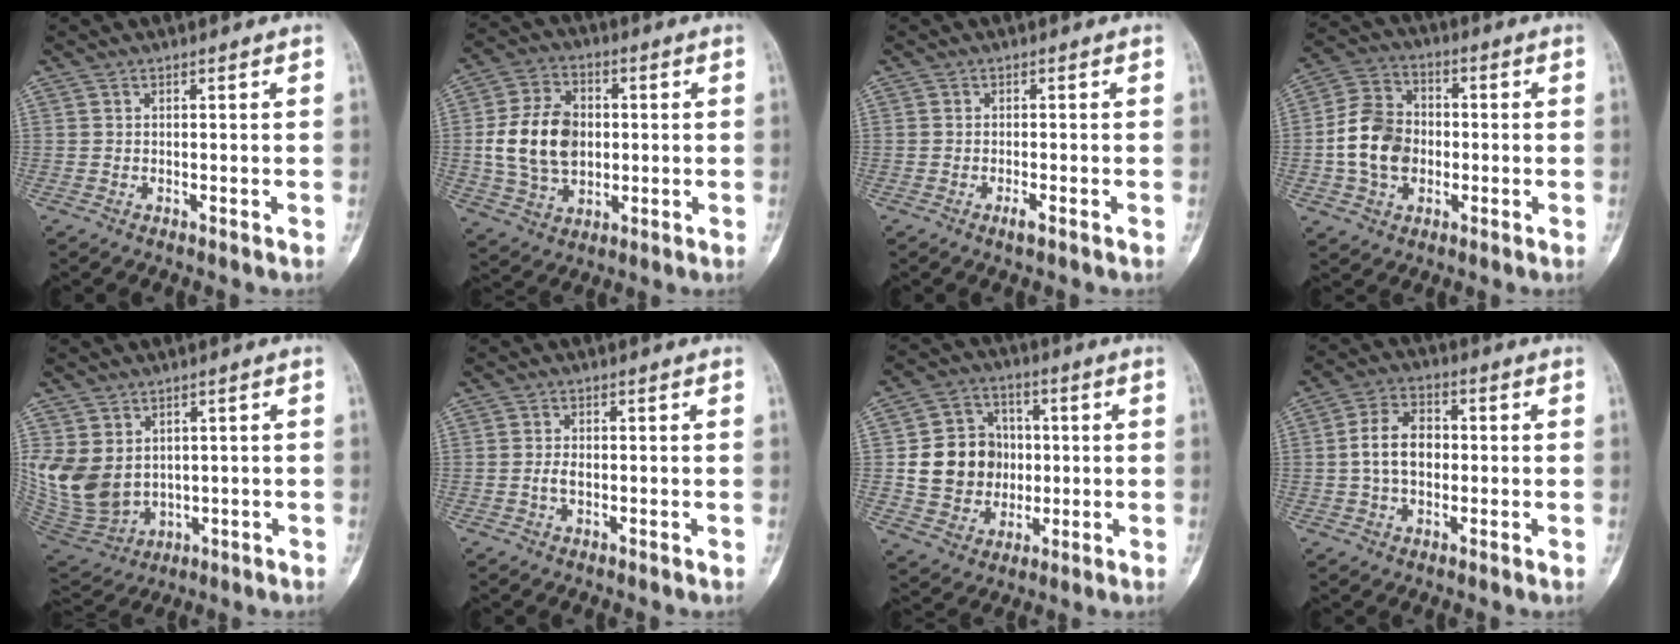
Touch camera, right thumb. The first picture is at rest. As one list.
[{"total": 14.7, "force": [0.1, 10.5, 10.3], "torque": [-0.169, 0.013, 0.007]}, {"total": 1.6, "force": [-0.9, 0.3, 1.2], "torque": [-0.023, 0.001, -0.019]}, {"total": 12.0, "force": [-1.7, 9.2, 7.4], "torque": [-0.119, 0.026, -0.038]}, {"total": 12.1, "force": [1.3, 9.6, 7.3], "torque": [-0.136, -0.006, 0.056]}, {"total": 1.8, "force": [-0.4, 1.0, 1.5], "torque": [-0.029, 0.009, -0.009]}, {"total": 13.7, "force": [0.2, 12.2, 6.3], "torque": [-0.063, 0.019, 0.013]}, {"total": 8.4, "force": [-0.4, 5.7, 6.1], "torque": [-0.098, 0.022, -0.014]}]